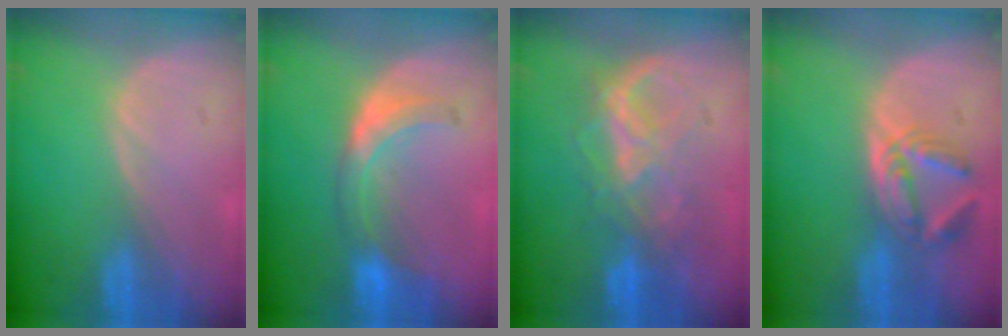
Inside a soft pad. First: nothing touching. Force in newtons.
{"total": 5.9, "press": 5.9, "slide": 0.6}
{"total": 6.4, "press": 6.4, "slide": 0.7}
{"total": 5.6, "press": 5.3, "slide": 1.7}